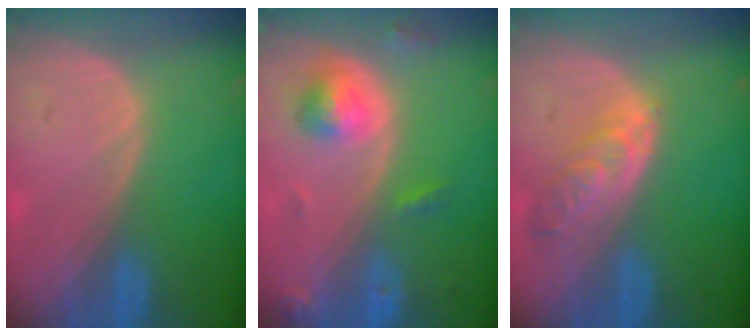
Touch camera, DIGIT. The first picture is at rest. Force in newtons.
{"total": 5.2, "press": 4.9, "slide": 1.8}
{"total": 5.8, "press": 5.3, "slide": 2.3}